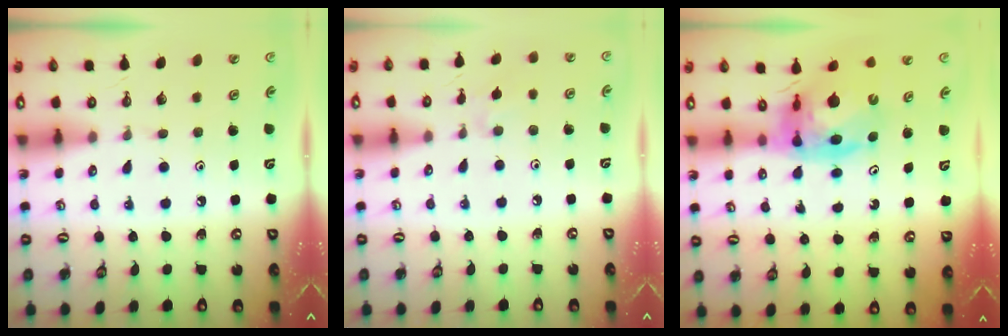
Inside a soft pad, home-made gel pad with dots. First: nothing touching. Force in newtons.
{"total": 5.6, "press": 5.5, "slide": 0.9}
{"total": 9.7, "press": 9.7, "slide": 1.1}